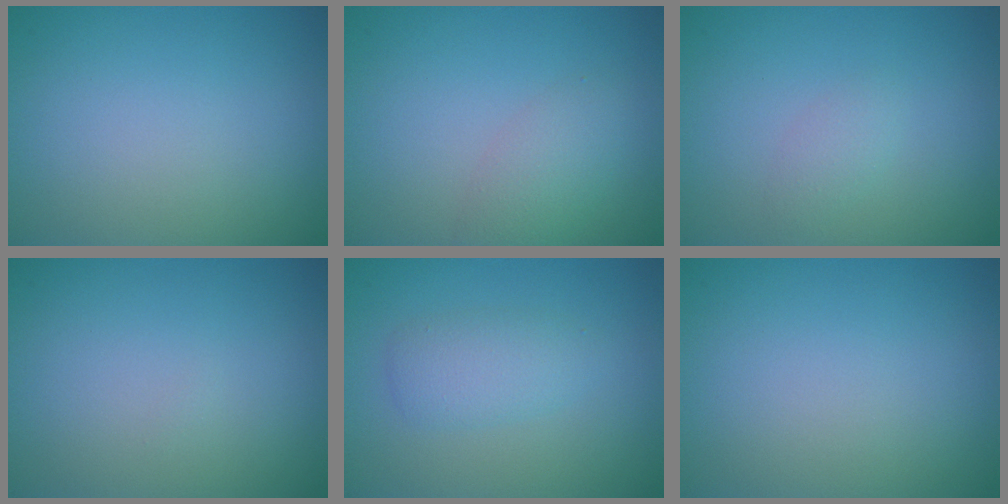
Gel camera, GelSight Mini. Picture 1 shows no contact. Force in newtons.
{"total": 2.4, "press": 2.4, "slide": 0.1}
{"total": 1.2, "press": 1.2, "slide": 0.1}
{"total": 0.0}
{"total": 2.3, "press": 2.3, "slide": 0.1}
{"total": 0.0}